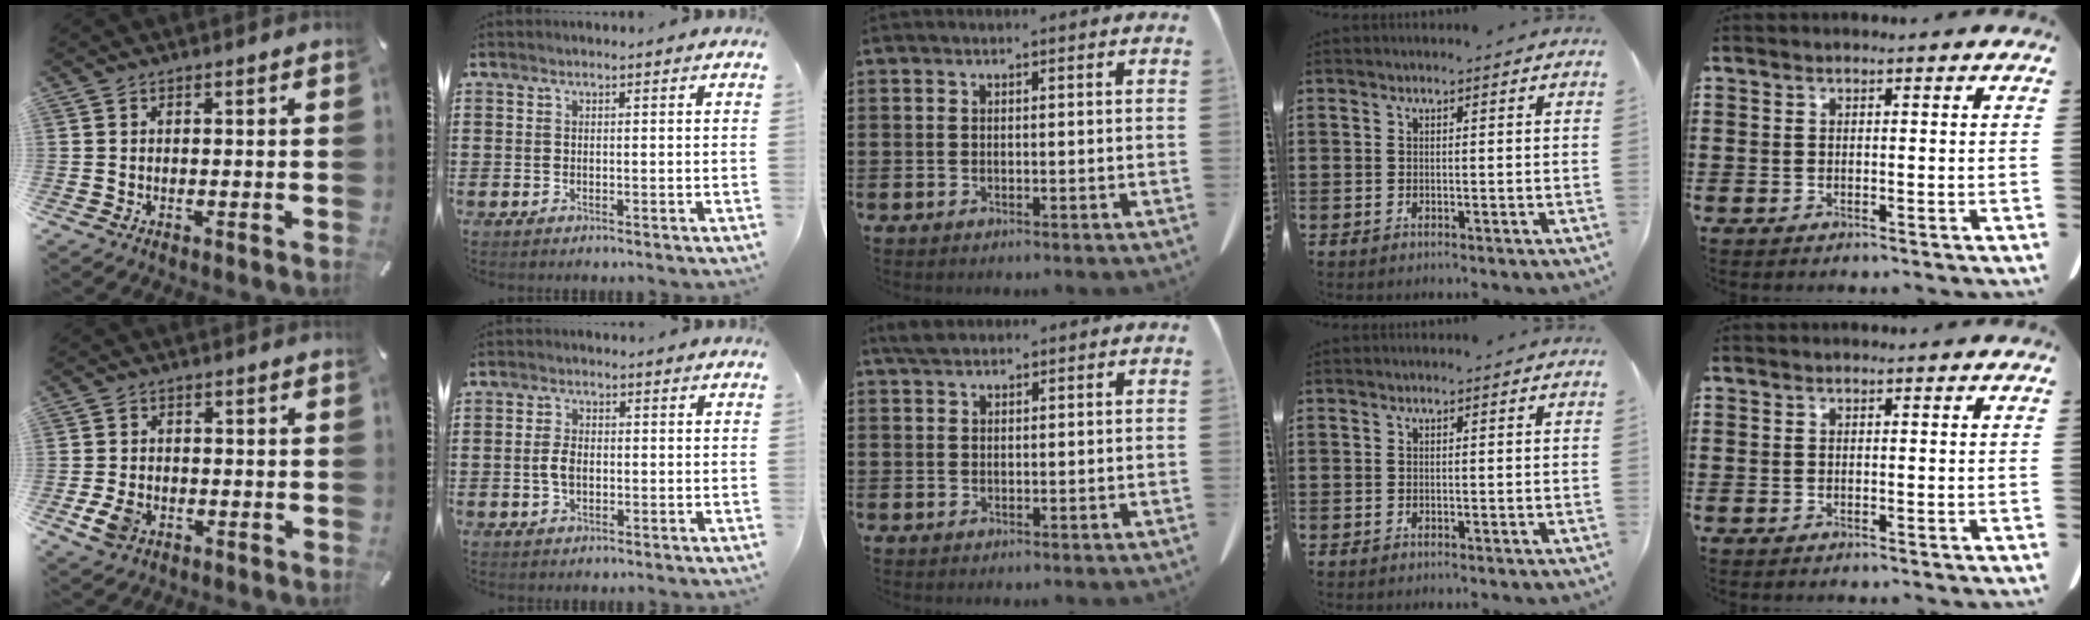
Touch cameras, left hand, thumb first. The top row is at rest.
{"thumb": {"total": 5.2, "force": [-2.0, 3.8, 3.0], "torque": [-0.074, 0.003, -0.039]}, "index": {"total": 3.2, "force": [-0.3, 1.8, 2.6], "torque": [-0.067, 0.000, -0.010]}, "middle": {"total": 2.0, "force": [1.6, 0.8, 0.9], "torque": [-0.022, 0.005, 0.030]}}